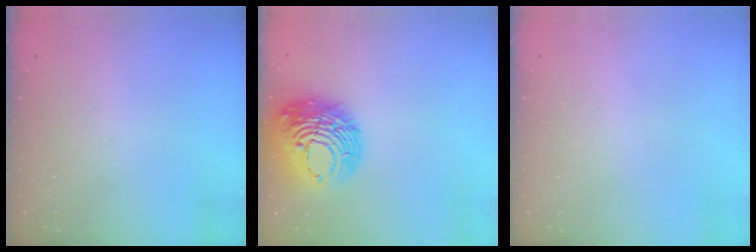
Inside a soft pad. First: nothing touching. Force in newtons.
{"total": 16.6, "press": 16.4, "slide": 2.0}
{"total": 0.0}